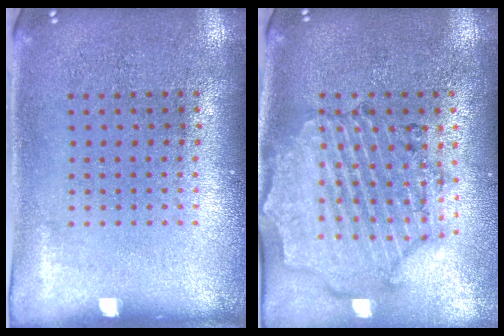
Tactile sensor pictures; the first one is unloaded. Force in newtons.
{"total": 1.6, "press": 1.6, "slide": 0.4}